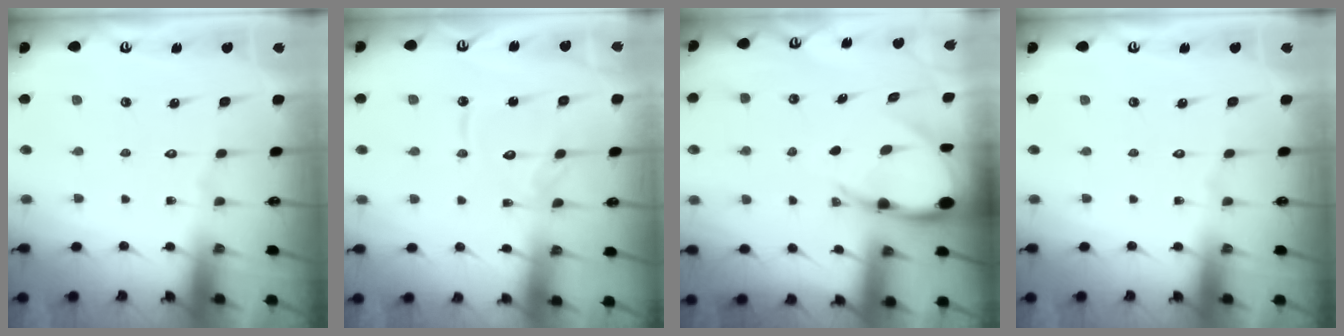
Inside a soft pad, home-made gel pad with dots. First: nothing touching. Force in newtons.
{"total": 10.1, "press": 10.1, "slide": 0.8}
{"total": 7.4, "press": 7.3, "slide": 0.8}
{"total": 0.0}